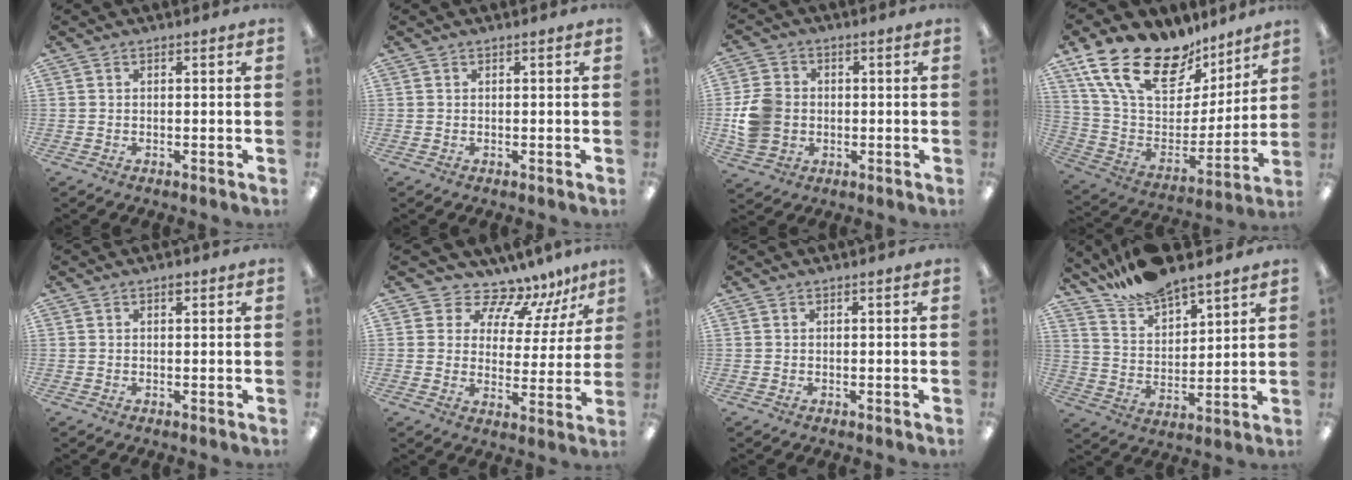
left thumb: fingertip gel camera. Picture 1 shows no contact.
{"total": 0.0}
{"total": 9.1, "force": [-0.4, 7.8, 4.6], "torque": [-0.091, 0.018, -0.002]}
{"total": 22.4, "force": [15.5, 11.1, 11.8], "torque": [-0.228, -0.093, 0.285]}
{"total": 1.0, "force": [0.6, 0.4, 0.7], "torque": [-0.008, -0.001, 0.009]}
{"total": 10.5, "force": [9.2, 4.6, 2.3], "torque": [-0.046, -0.080, 0.167]}
{"total": 0.0}
{"total": 11.1, "force": [10.4, 2.4, 2.8], "torque": [-0.066, -0.072, 0.195]}